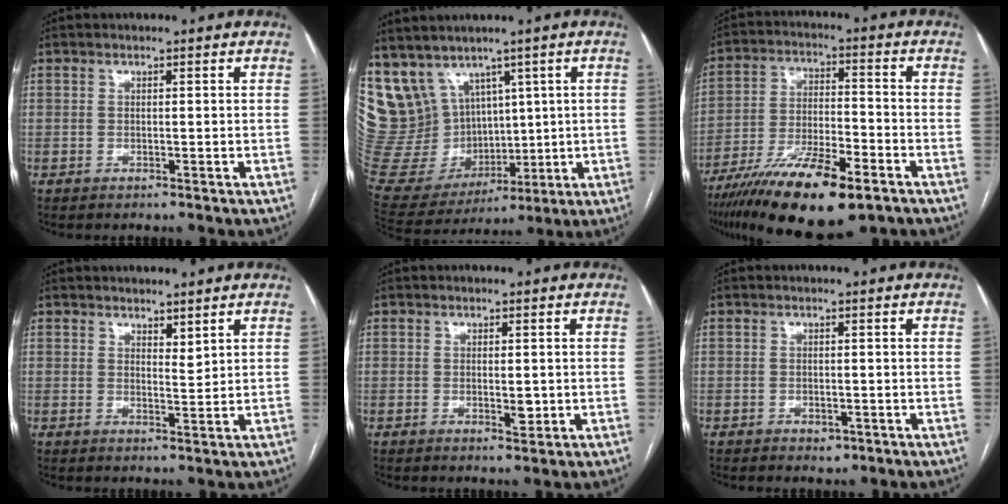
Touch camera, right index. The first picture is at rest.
{"total": 18.0, "force": [8.2, 14.7, 6.5], "torque": [-0.175, 0.071, 0.202]}
{"total": 17.2, "force": [-11.0, 4.0, 12.6], "torque": [-0.223, -0.030, -0.193]}
{"total": 1.9, "force": [1.6, 0.5, 0.9], "torque": [-0.018, -0.010, 0.031]}
{"total": 2.3, "force": [-0.3, 0.8, 2.1], "torque": [-0.034, -0.002, 0.000]}
{"total": 1.9, "force": [-1.0, 1.2, 1.0], "torque": [-0.013, 0.002, -0.006]}